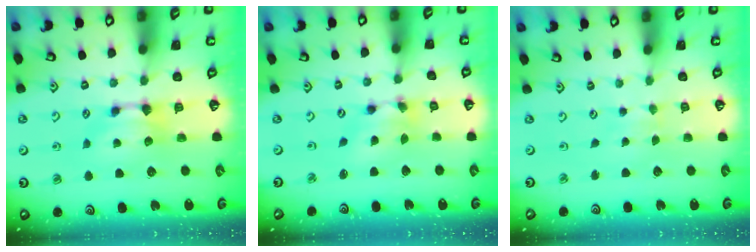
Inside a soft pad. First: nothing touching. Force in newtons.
{"total": 3.4, "press": 2.9, "slide": 1.8}
{"total": 3.1, "press": 3.1, "slide": 0.2}